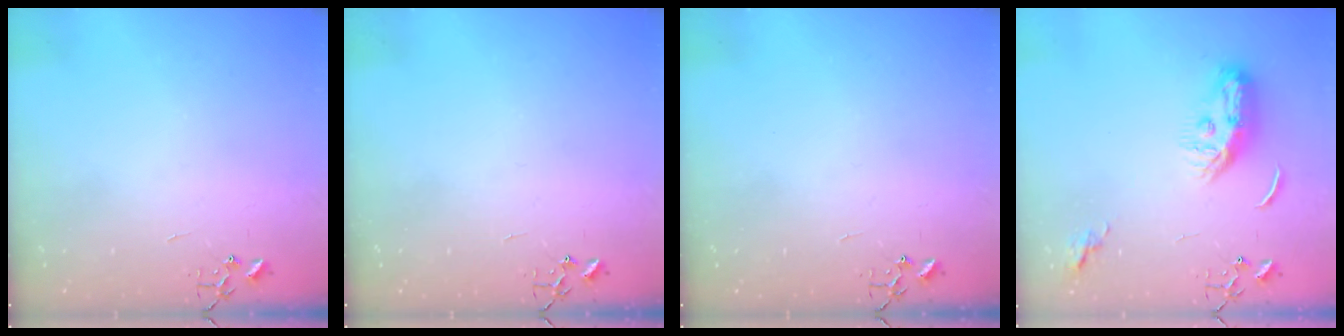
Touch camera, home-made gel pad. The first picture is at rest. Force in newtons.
{"total": 0.0}
{"total": 0.0}
{"total": 9.3, "press": 9.2, "slide": 1.2}